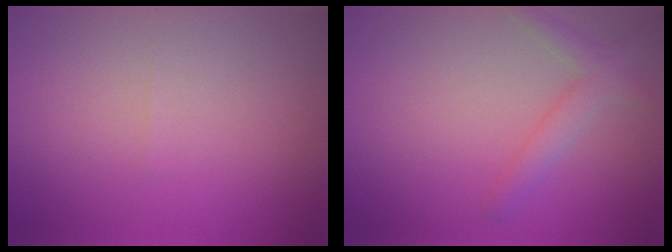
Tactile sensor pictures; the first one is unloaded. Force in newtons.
{"total": 2.4, "press": 2.4, "slide": 0.2}